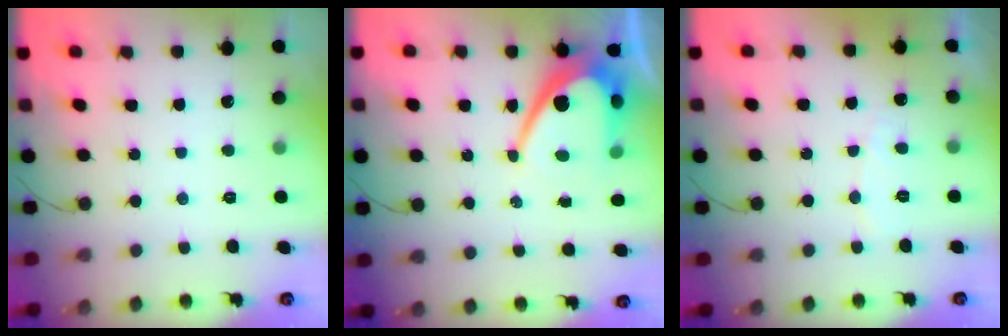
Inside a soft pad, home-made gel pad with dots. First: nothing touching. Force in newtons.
{"total": 13.1, "press": 13.0, "slide": 1.0}
{"total": 5.4, "press": 5.4, "slide": 0.4}